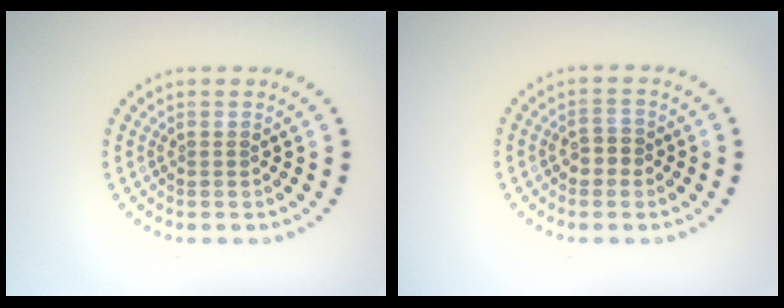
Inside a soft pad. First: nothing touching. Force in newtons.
{"total": 1.8, "press": 1.8, "slide": 0.2}